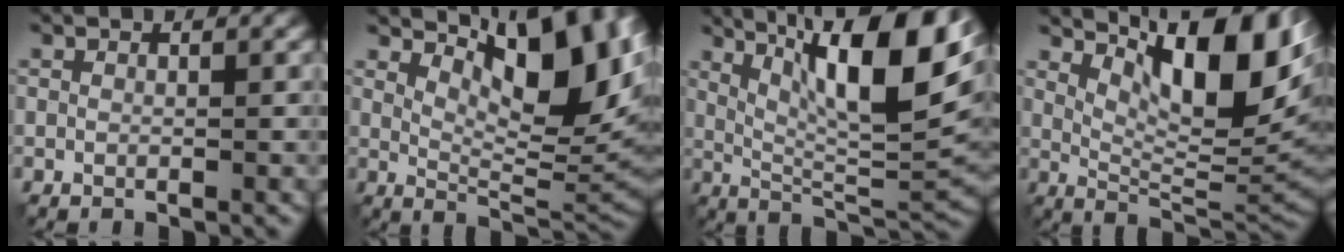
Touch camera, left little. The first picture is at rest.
{"total": 11.4, "force": [4.9, 4.0, 9.5], "torque": [-0.132, 0.005, 0.083]}
{"total": 13.2, "force": [5.4, 2.9, 11.6], "torque": [-0.188, 0.007, 0.099]}
{"total": 11.9, "force": [4.8, 3.6, 10.3], "torque": [-0.151, 0.005, 0.083]}